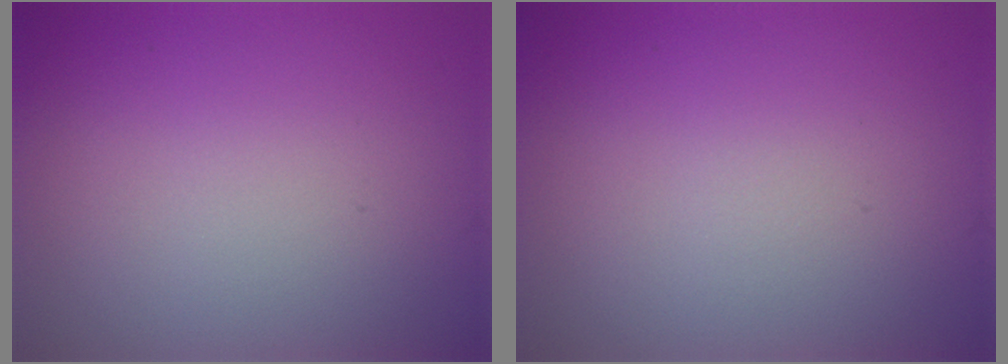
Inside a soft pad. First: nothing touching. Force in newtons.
{"total": 0.0}